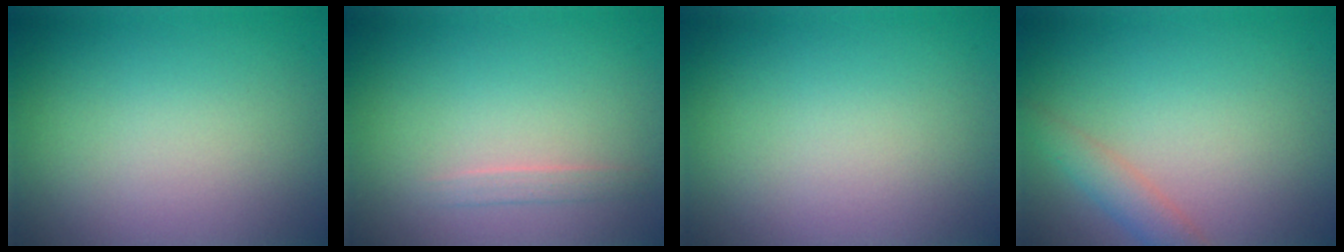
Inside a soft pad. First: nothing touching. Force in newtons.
{"total": 0.9, "press": 0.9, "slide": 0.1}
{"total": 0.0}
{"total": 2.1, "press": 2.1, "slide": 0.2}